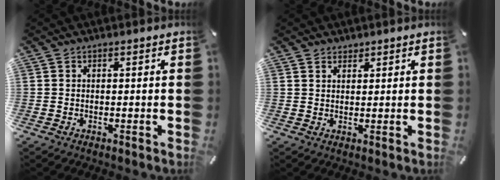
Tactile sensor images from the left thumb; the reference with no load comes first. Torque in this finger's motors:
{"motor_torque": [-0.09, -0.67, -0.01, 0.06, -0.03]}